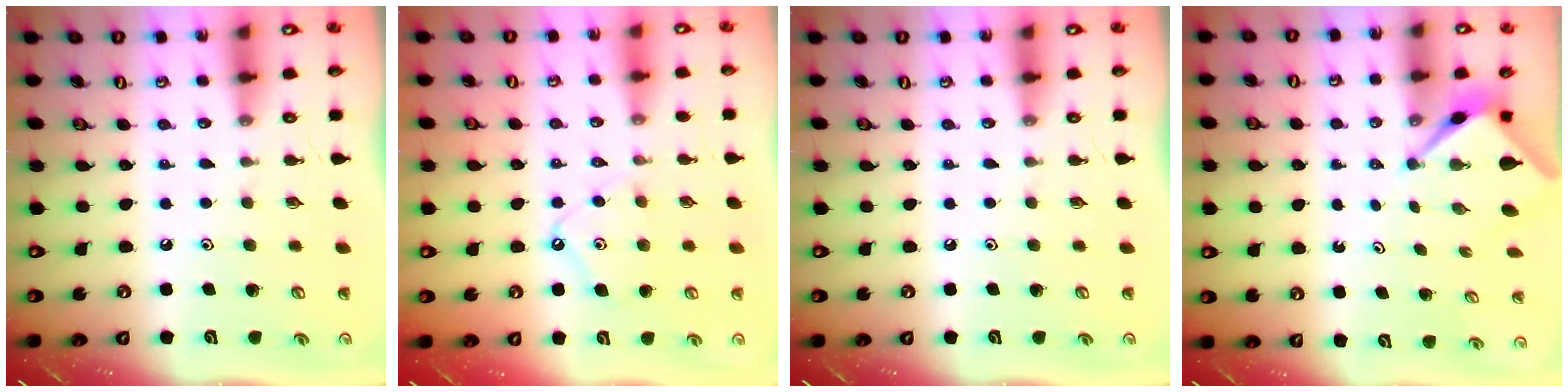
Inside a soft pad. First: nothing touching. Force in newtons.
{"total": 8.5, "press": 8.4, "slide": 0.9}
{"total": 0.0}
{"total": 2.7, "press": 2.7, "slide": 0.1}